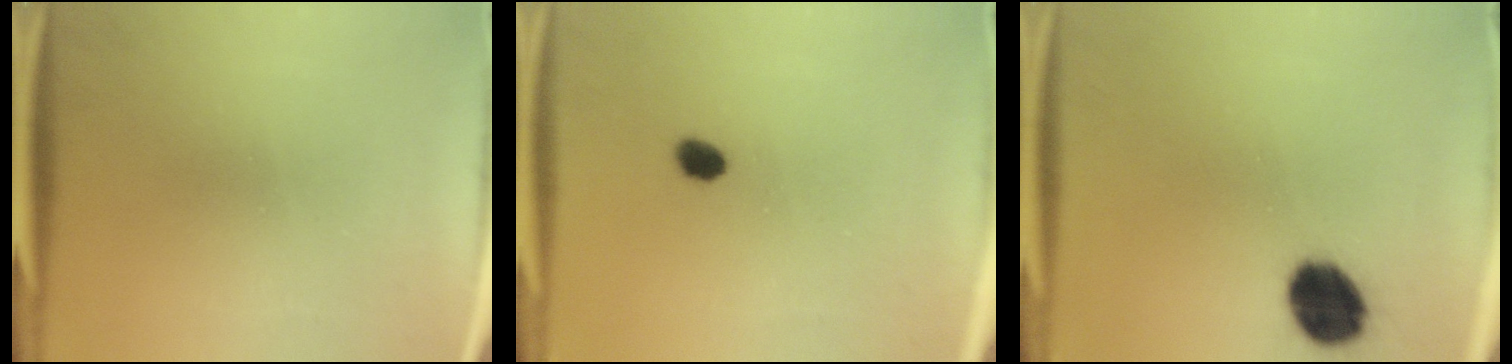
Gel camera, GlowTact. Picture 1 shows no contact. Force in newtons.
{"total": 2.5}
{"total": 11.7}